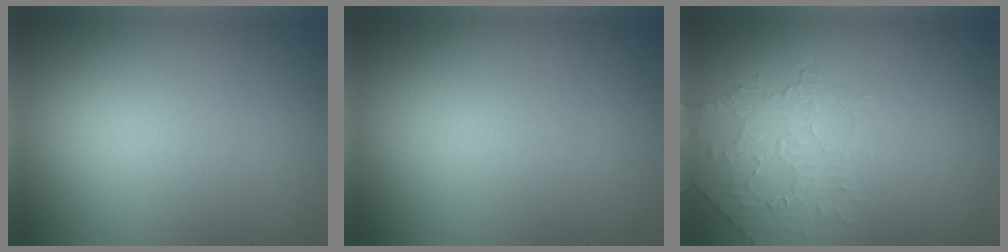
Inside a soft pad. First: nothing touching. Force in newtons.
{"total": 0.0}
{"total": 2.0, "press": 0.8, "slide": 1.8}